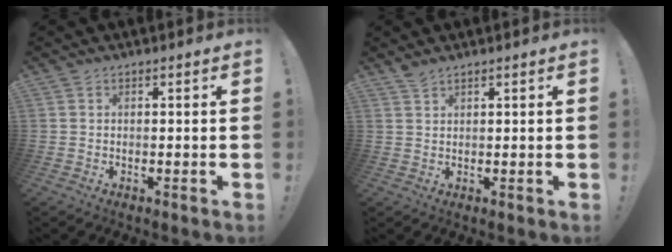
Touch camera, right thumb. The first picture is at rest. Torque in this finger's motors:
{"motor_torque": [-0.38, 0.31, 0.06, 0.39, 0.00]}